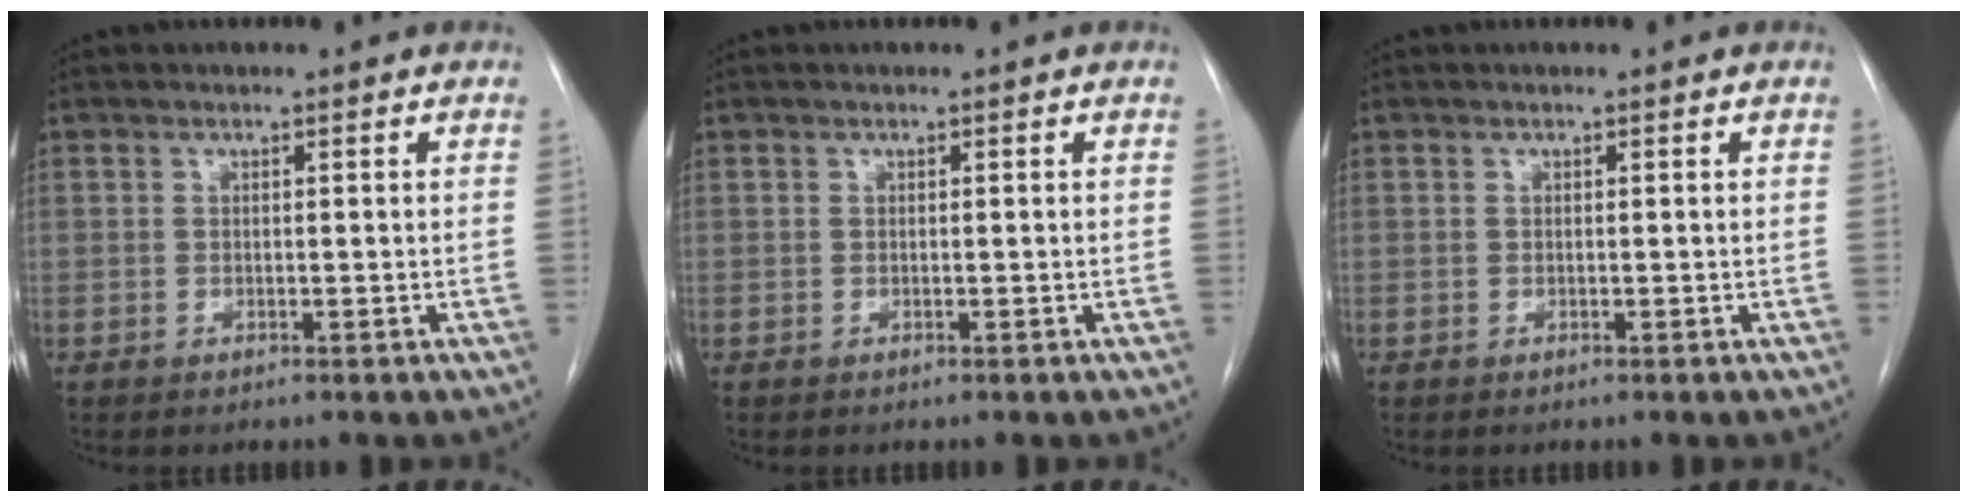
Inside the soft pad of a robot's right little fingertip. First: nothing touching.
{"total": 0.0}
{"total": 0.0}